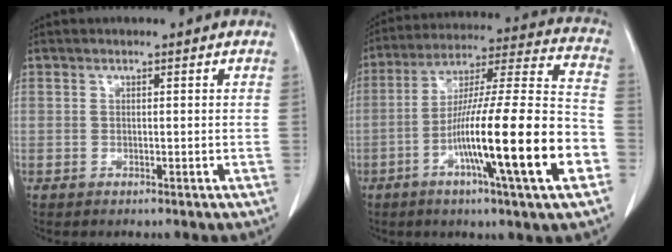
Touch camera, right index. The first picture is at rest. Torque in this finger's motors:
{"motor_torque": [1.54, -0.59, 1.05, 0.21]}